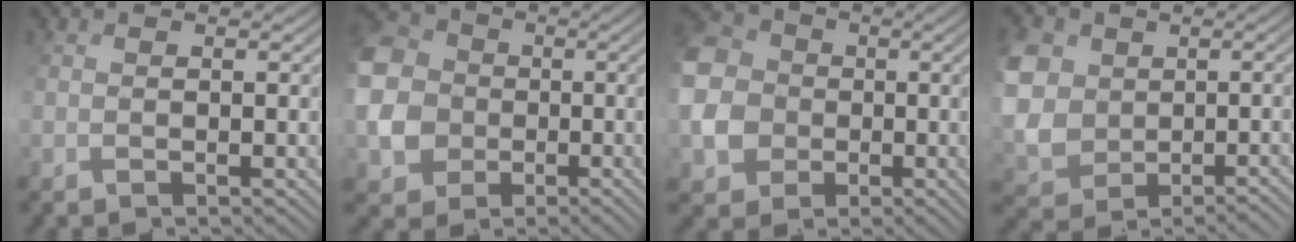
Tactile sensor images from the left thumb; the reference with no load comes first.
{"total": 12.3, "force": [-0.3, 11.5, 4.5], "torque": [-0.183, -0.003, -0.021]}
{"total": 10.9, "force": [-0.4, 10.1, 4.1], "torque": [-0.159, -0.009, -0.018]}
{"total": 7.3, "force": [1.7, 6.3, 3.3], "torque": [-0.103, -0.001, 0.029]}